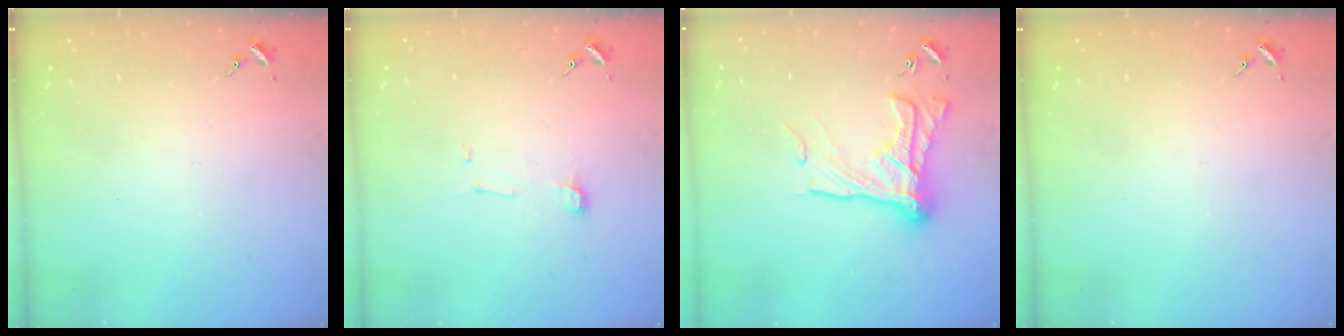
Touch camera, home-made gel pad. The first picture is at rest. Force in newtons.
{"total": 5.2, "press": 5.2, "slide": 0.4}
{"total": 18.8, "press": 18.7, "slide": 1.7}
{"total": 0.0}